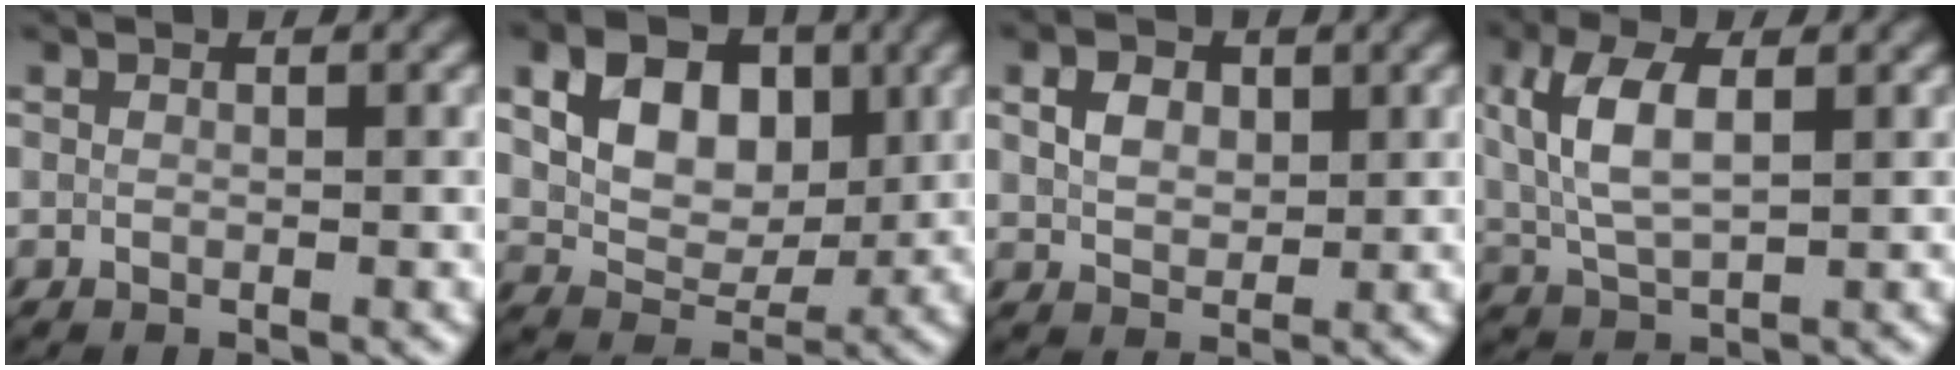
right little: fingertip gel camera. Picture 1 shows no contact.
{"total": 7.3, "force": [2.4, 4.9, 4.9], "torque": [-0.093, 0.004, 0.037]}
{"total": 2.6, "force": [1.1, 1.8, 1.6], "torque": [-0.036, 0.007, 0.020]}
{"total": 5.6, "force": [1.8, 2.6, 4.6], "torque": [-0.109, 0.014, 0.037]}